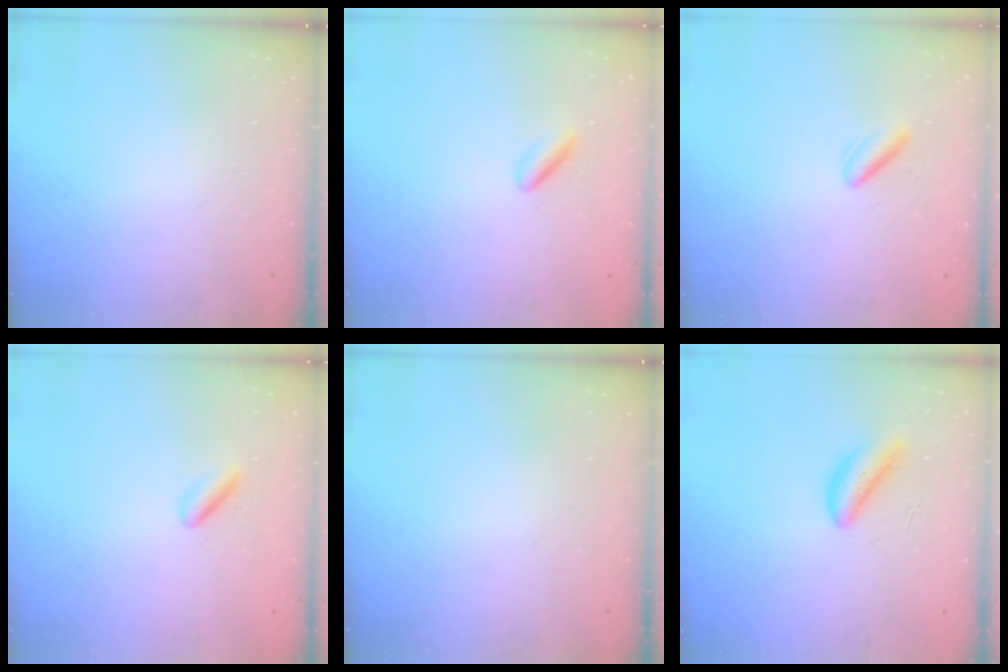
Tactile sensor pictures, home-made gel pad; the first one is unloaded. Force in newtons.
{"total": 3.0, "press": 2.8, "slide": 1.0}
{"total": 2.0, "press": 1.8, "slide": 0.9}
{"total": 2.9, "press": 2.8, "slide": 0.9}
{"total": 0.0}
{"total": 3.6, "press": 3.5, "slide": 0.9}